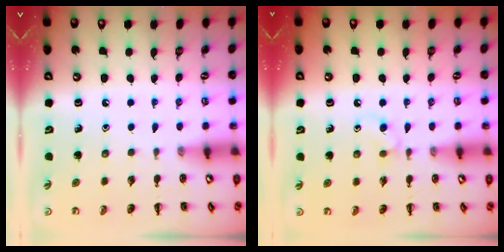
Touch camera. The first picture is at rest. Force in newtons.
{"total": 2.9, "press": 2.6, "slide": 1.3}